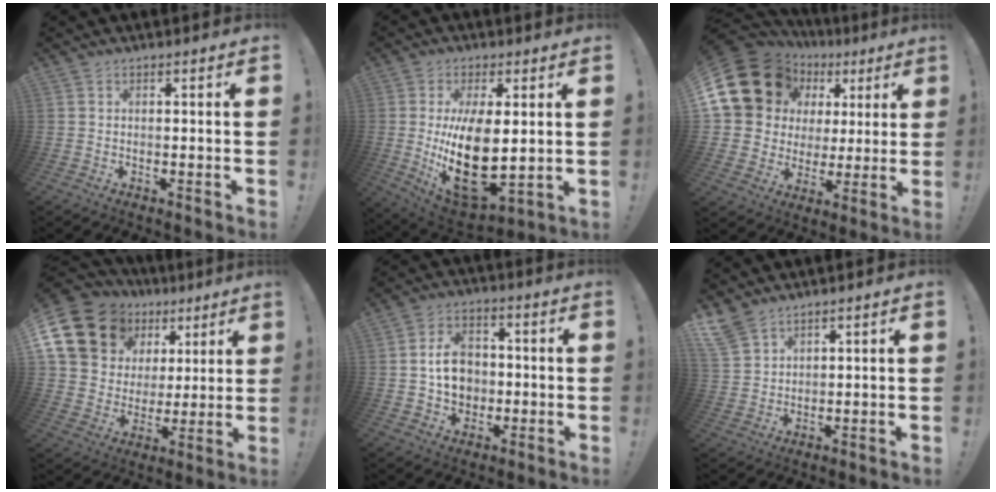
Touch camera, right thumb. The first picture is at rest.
{"total": 18.9, "force": [0.5, 9.5, 16.3], "torque": [-0.280, -0.036, 0.021]}
{"total": 18.6, "force": [8.9, 13.9, 8.5], "torque": [-0.144, -0.052, 0.188]}
{"total": 17.7, "force": [9.7, 13.2, 6.8], "torque": [-0.114, -0.052, 0.208]}
{"total": 11.1, "force": [0.0, 9.1, 6.4], "torque": [-0.098, 0.014, 0.003]}
{"total": 6.9, "force": [5.6, 3.2, 2.3], "torque": [-0.058, -0.026, 0.114]}